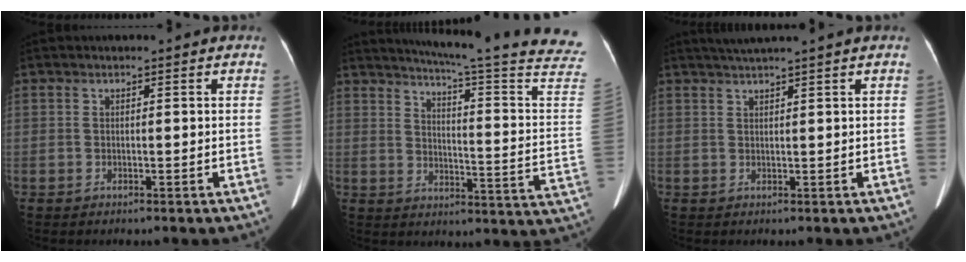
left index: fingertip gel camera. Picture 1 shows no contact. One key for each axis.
{"total": 25.6, "fx": 22.8, "fy": -2.0, "fz": 11.3, "tx": -0.169, "ty": -0.127, "tz": 0.270}
{"total": 3.3, "fx": 2.6, "fy": -1.1, "fz": 1.6, "tx": -0.024, "ty": 0.014, "tz": 0.050}